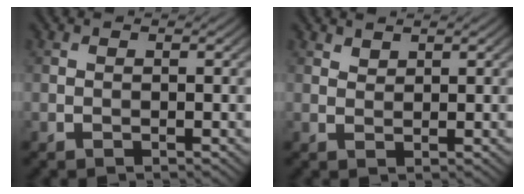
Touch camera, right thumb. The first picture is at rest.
{"total": 1.3, "force": [1.1, 0.5, 0.4], "torque": [-0.011, -0.001, 0.027]}